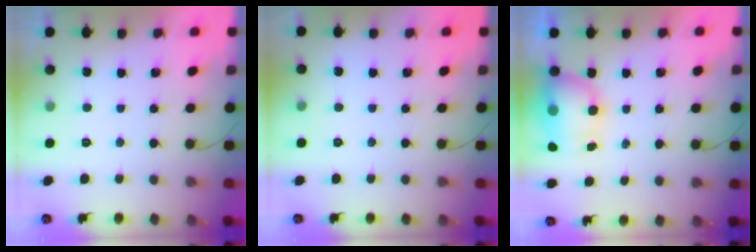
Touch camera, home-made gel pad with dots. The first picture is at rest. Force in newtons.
{"total": 2.4, "press": 1.6, "slide": 1.8}
{"total": 7.5, "press": 7.4, "slide": 1.6}